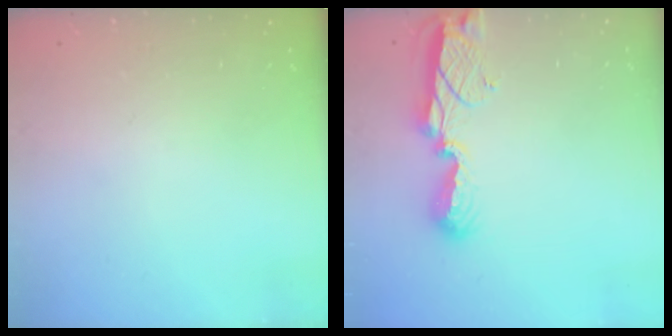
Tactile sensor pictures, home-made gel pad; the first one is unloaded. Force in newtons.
{"total": 8.1, "press": 8.1, "slide": 0.7}